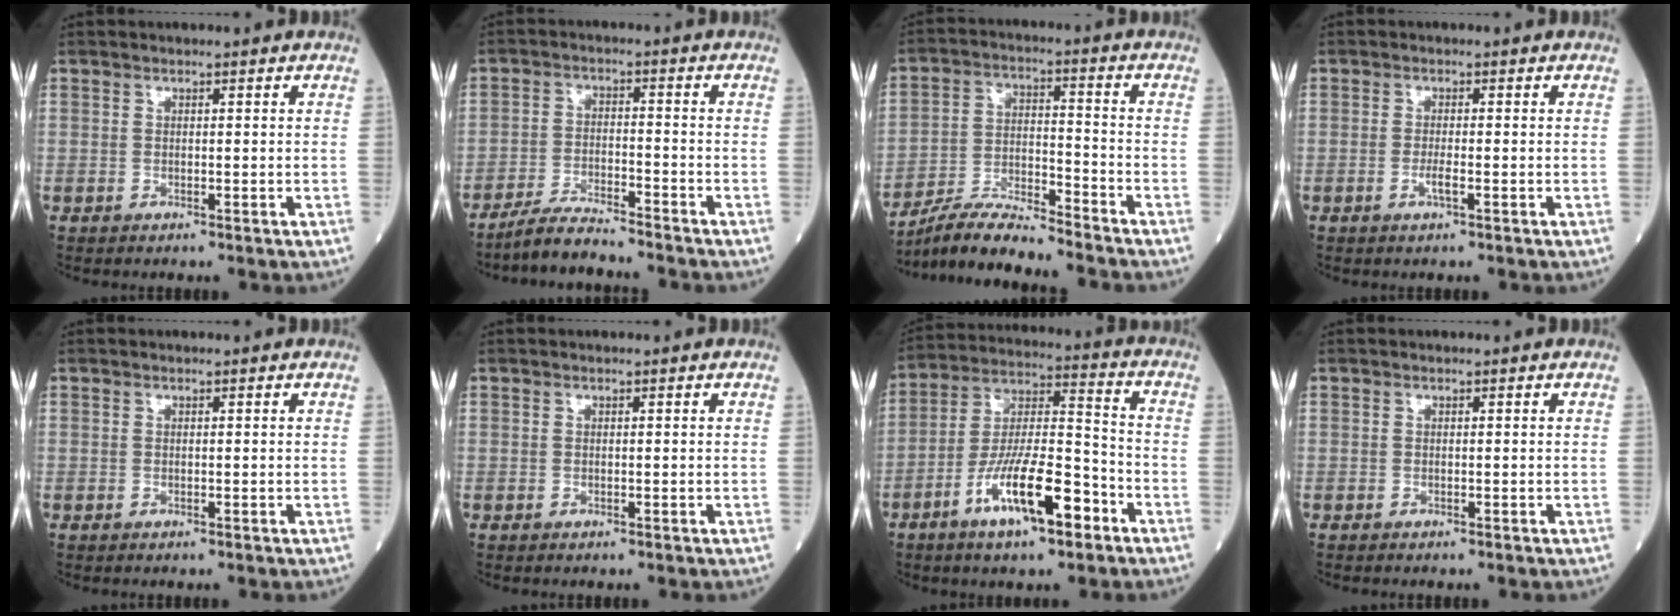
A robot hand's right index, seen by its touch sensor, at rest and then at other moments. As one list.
[{"total": 6.3, "force": [-6.0, 0.0, 2.0], "torque": [-0.034, -0.017, -0.110]}, {"total": 10.1, "force": [-9.6, -0.2, 3.2], "torque": [-0.059, -0.002, -0.177]}, {"total": 1.7, "force": [-0.6, 0.1, 1.6], "torque": [-0.032, -0.002, -0.012]}, {"total": 0.0}, {"total": 0.0}, {"total": 13.9, "force": [-7.0, 3.1, 11.6], "torque": [-0.219, -0.001, -0.124]}, {"total": 0.0}]